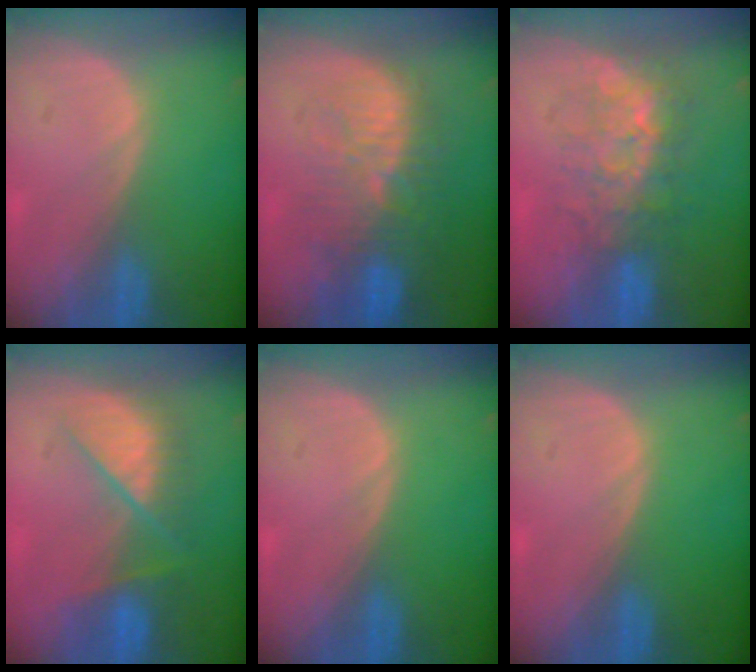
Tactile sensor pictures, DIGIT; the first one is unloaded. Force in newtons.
{"total": 11.4, "press": 9.9, "slide": 5.6}
{"total": 8.0, "press": 7.5, "slide": 2.8}
{"total": 7.3, "press": 7.3, "slide": 0.5}
{"total": 0.0}
{"total": 0.0}